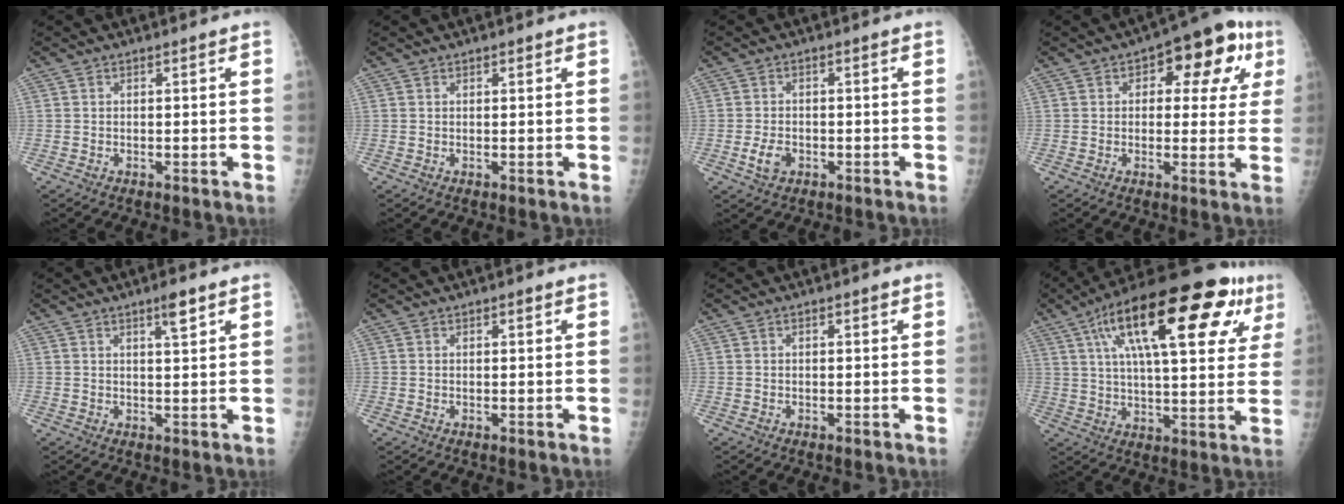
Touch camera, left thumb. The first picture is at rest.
{"total": 0.8, "force": [0.6, 0.5, 0.4], "torque": [0.001, -0.003, 0.006]}
{"total": 3.6, "force": [-1.3, 2.5, 2.3], "torque": [-0.042, 0.002, -0.022]}
{"total": 12.9, "force": [4.4, 6.8, 10.0], "torque": [-0.073, 0.016, 0.047]}
{"total": 3.5, "force": [2.2, 0.6, 2.7], "torque": [-0.039, -0.014, 0.035]}
{"total": 1.1, "force": [0.7, 0.5, 0.6], "torque": [-0.003, -0.002, 0.008]}
{"total": 1.1, "force": [0.6, 0.5, 0.8], "torque": [-0.006, 0.000, 0.006]}
{"total": 28.5, "force": [12.5, 10.2, 23.5], "torque": [-0.346, 0.012, 0.188]}